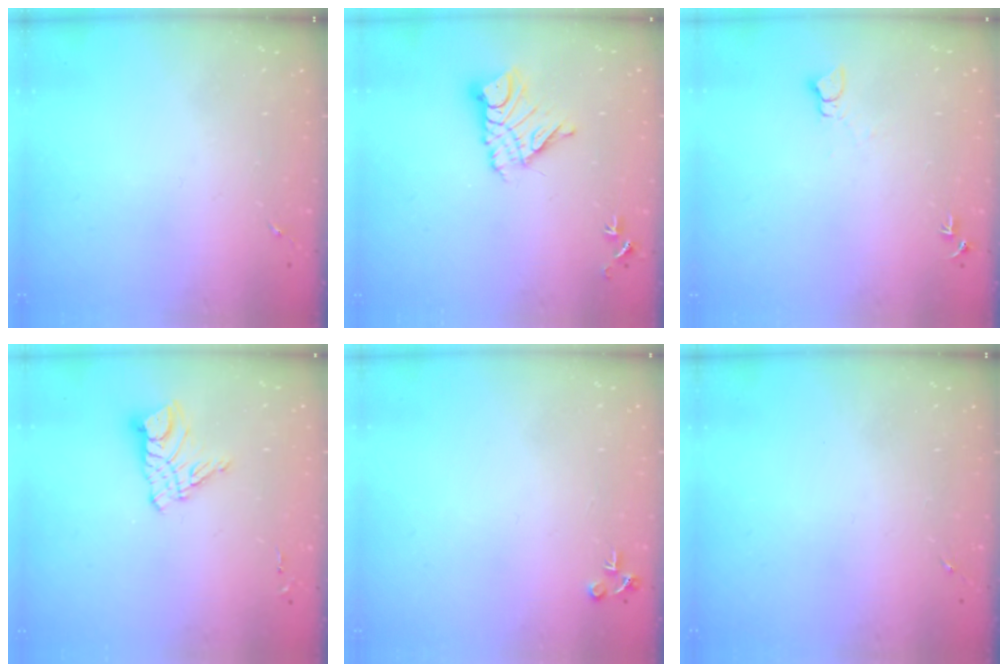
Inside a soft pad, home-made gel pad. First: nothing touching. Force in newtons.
{"total": 11.9, "press": 11.9, "slide": 1.1}
{"total": 4.6, "press": 4.6, "slide": 0.5}
{"total": 11.0, "press": 10.9, "slide": 1.0}
{"total": 4.3, "press": 4.3, "slide": 0.5}
{"total": 0.0}